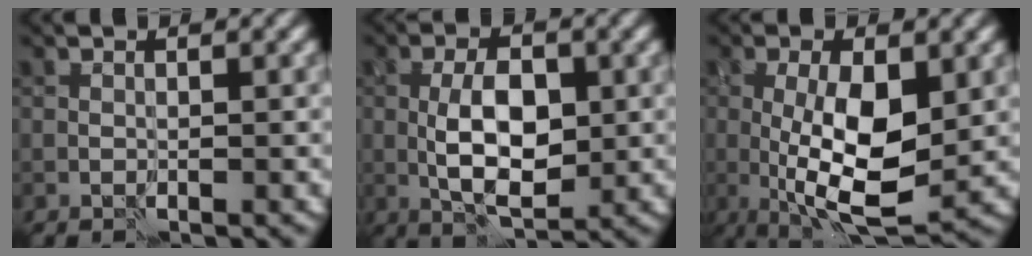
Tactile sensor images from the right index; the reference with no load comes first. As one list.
[{"total": 6.3, "force": [-0.4, 3.1, 5.4], "torque": [-0.098, 0.000, -0.008]}, {"total": 8.9, "force": [-0.3, 3.3, 8.2], "torque": [-0.153, -0.012, -0.003]}]